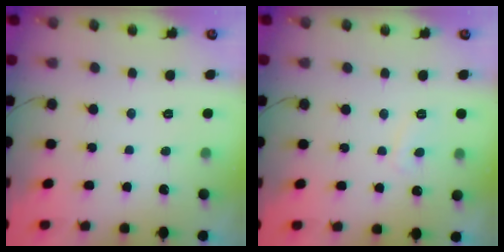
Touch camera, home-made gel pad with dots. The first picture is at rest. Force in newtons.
{"total": 2.9, "press": 2.9, "slide": 0.3}